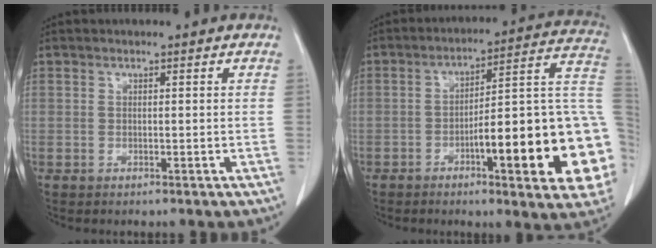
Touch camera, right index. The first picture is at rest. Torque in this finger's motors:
{"motor_torque": [2.14, 0.00, 0.78, 0.20]}